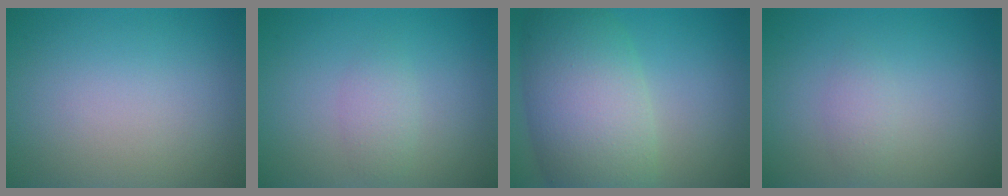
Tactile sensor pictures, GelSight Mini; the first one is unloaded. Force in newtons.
{"total": 1.5, "press": 1.5, "slide": 0.0}
{"total": 9.6, "press": 9.6, "slide": 0.4}
{"total": 1.2, "press": 1.2, "slide": 0.1}